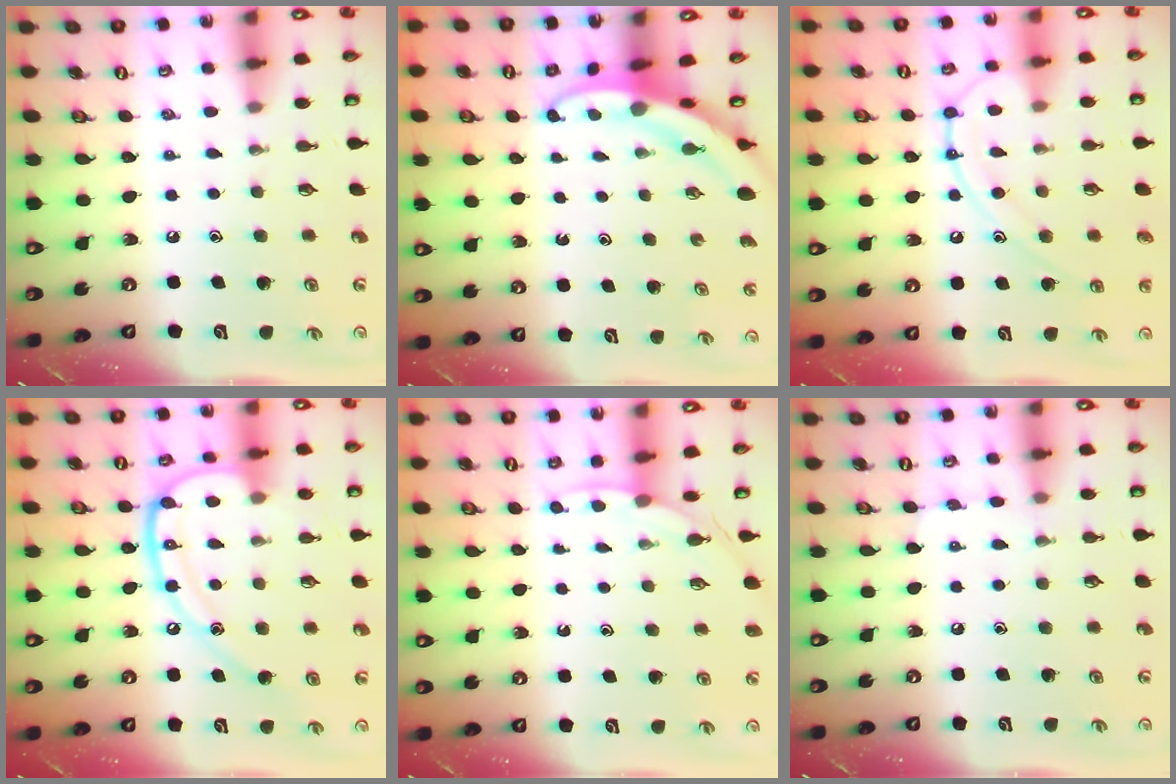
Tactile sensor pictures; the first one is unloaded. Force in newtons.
{"total": 3.1, "press": 3.1, "slide": 0.3}
{"total": 13.1, "press": 13.1, "slide": 1.1}
{"total": 14.5, "press": 14.5, "slide": 0.8}
{"total": 2.9, "press": 2.9, "slide": 0.4}
{"total": 5.0, "press": 4.9, "slide": 0.5}